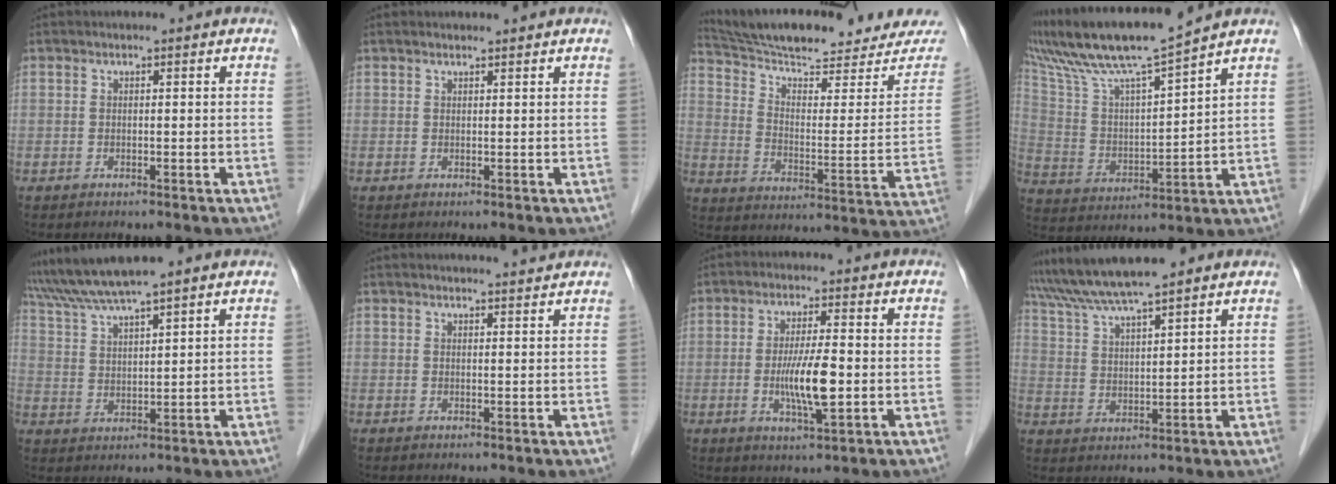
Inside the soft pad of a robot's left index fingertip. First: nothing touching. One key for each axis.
{"total": 1.3, "fx": 1.2, "fy": 0.0, "fz": 0.2, "tx": -0.009, "ty": 0.009, "tz": 0.022}
{"total": 24.7, "fx": 22.8, "fy": 3.9, "fz": 8.8, "tx": -0.133, "ty": -0.046, "tz": 0.310}
{"total": 14.3, "fx": 12.3, "fy": -0.8, "fz": 7.3, "tx": -0.148, "ty": 0.009, "tz": 0.233}
{"total": 9.2, "fx": 8.0, "fy": -0.5, "fz": 4.5, "tx": -0.088, "ty": 0.035, "tz": 0.148}
{"total": 3.7, "fx": 3.6, "fy": -0.2, "fz": 0.8, "tx": -0.015, "ty": 0.007, "tz": 0.042}
{"total": 6.8, "fx": -1.0, "fy": 0.7, "fz": 6.7, "tx": -0.131, "ty": -0.013, "tz": -0.018}
{"total": 11.8, "fx": 10.2, "fy": 0.6, "fz": 5.8, "tx": -0.109, "ty": 0.036, "tz": 0.177}